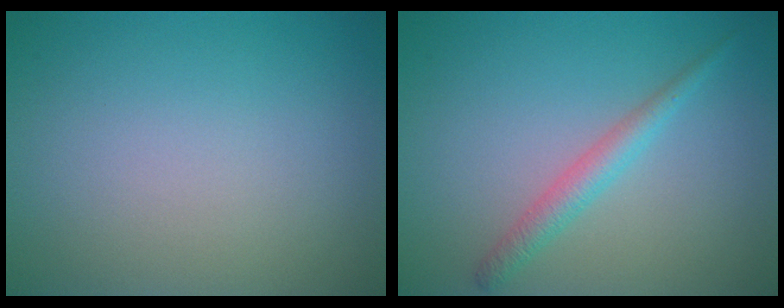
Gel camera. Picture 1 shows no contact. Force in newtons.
{"total": 2.1, "press": 2.1, "slide": 0.1}